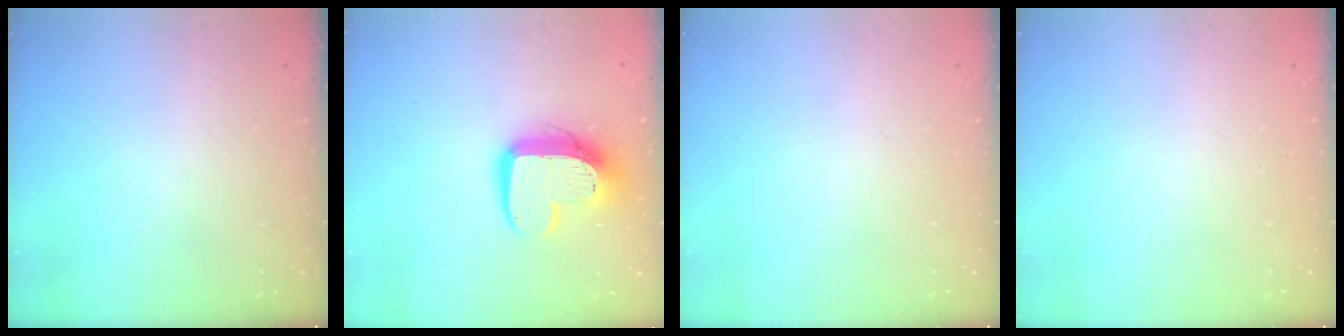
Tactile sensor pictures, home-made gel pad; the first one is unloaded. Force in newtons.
{"total": 14.4, "press": 14.3, "slide": 1.2}
{"total": 0.0}
{"total": 0.0}